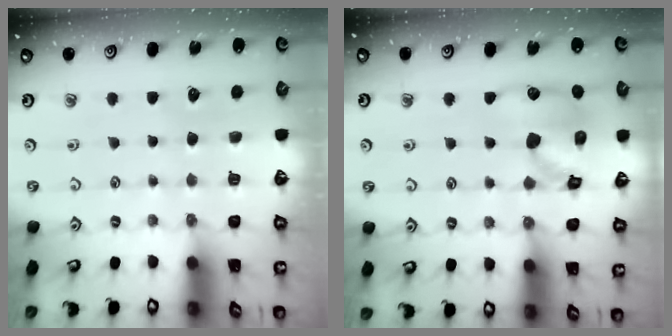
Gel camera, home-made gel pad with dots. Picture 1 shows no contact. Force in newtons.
{"total": 13.2, "press": 13.1, "slide": 1.9}